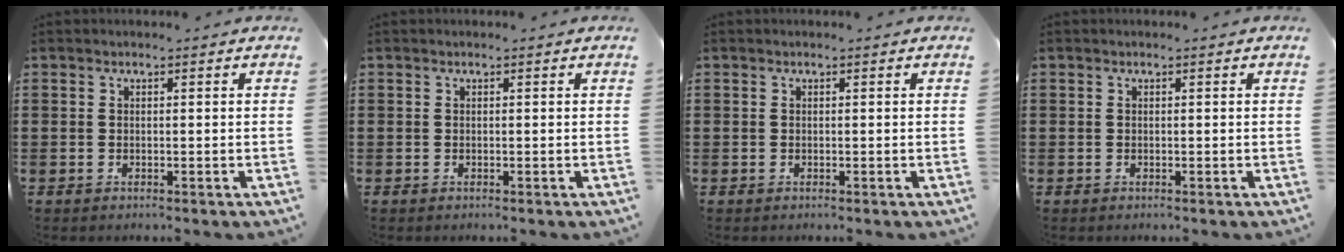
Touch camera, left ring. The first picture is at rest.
{"total": 0.0}
{"total": 0.0}
{"total": 0.0}